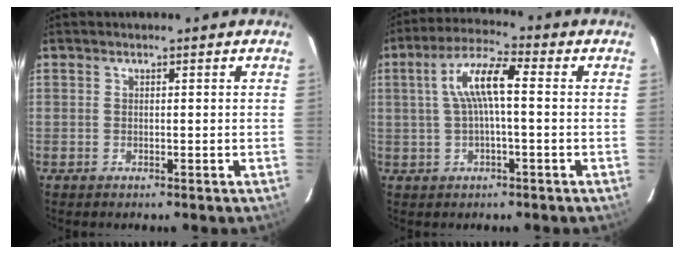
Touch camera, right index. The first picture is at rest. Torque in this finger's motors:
{"motor_torque": [0.46, -0.10, 0.57, 0.16]}